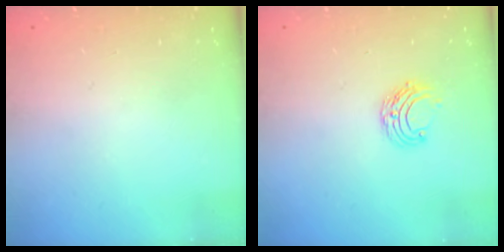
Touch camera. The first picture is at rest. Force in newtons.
{"total": 6.5, "press": 6.5, "slide": 0.6}